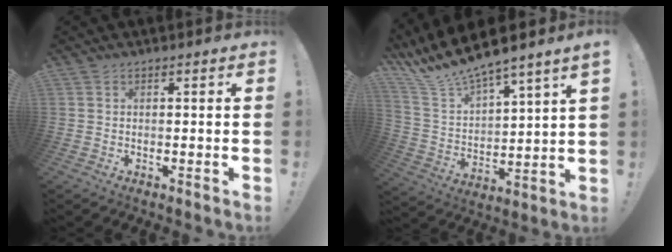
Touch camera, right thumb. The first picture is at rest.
{"total": 10.8, "force": [10.0, 0.5, 4.0], "torque": [-0.108, -0.090, 0.175]}